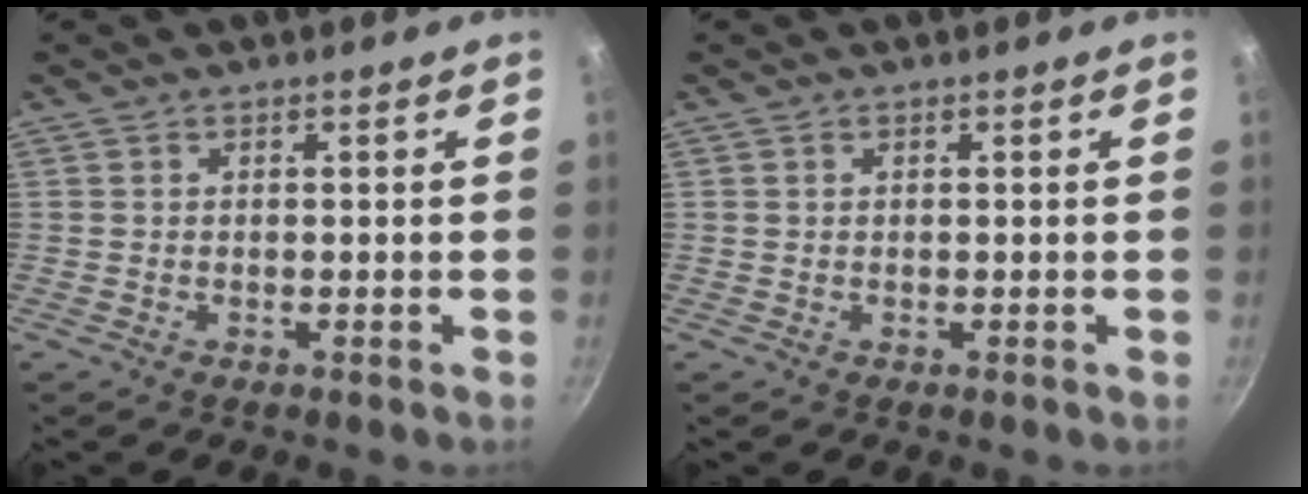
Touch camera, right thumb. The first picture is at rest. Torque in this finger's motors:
{"motor_torque": [-0.07, -0.17, -0.26, 0.12, 0.03]}